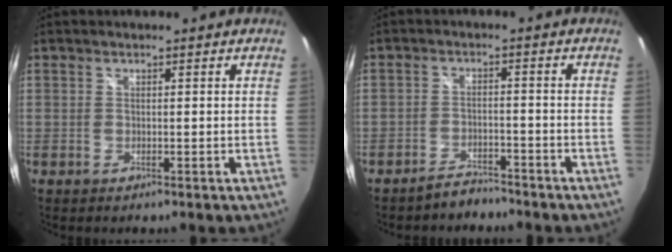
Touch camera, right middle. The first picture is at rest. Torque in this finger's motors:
{"motor_torque": [0.26, -0.49, -0.08, -0.03]}